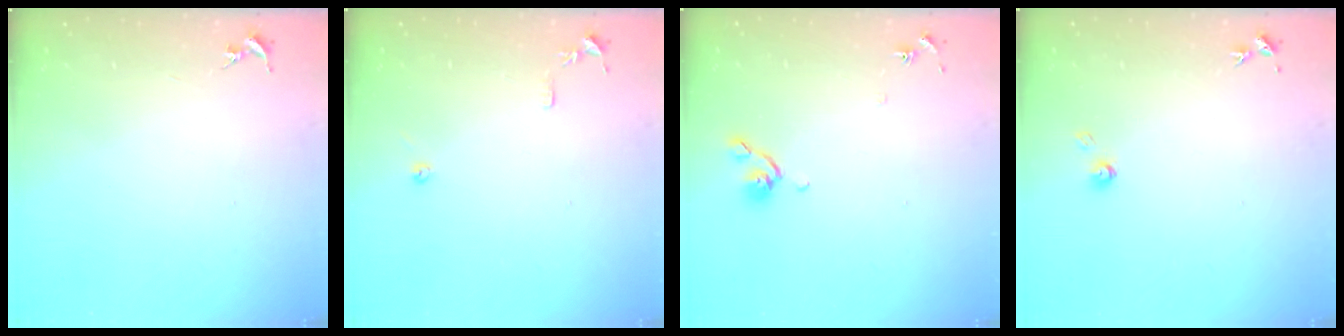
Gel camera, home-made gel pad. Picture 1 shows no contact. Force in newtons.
{"total": 7.7, "press": 7.7, "slide": 0.8}
{"total": 6.0, "press": 6.0, "slide": 0.8}
{"total": 3.3, "press": 3.3, "slide": 0.2}